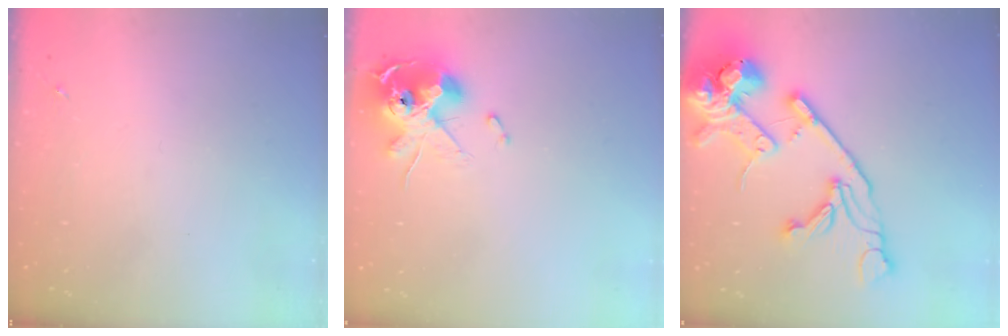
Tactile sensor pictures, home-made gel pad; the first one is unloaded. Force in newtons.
{"total": 13.0, "press": 12.9, "slide": 1.8}
{"total": 23.6, "press": 23.4, "slide": 3.5}